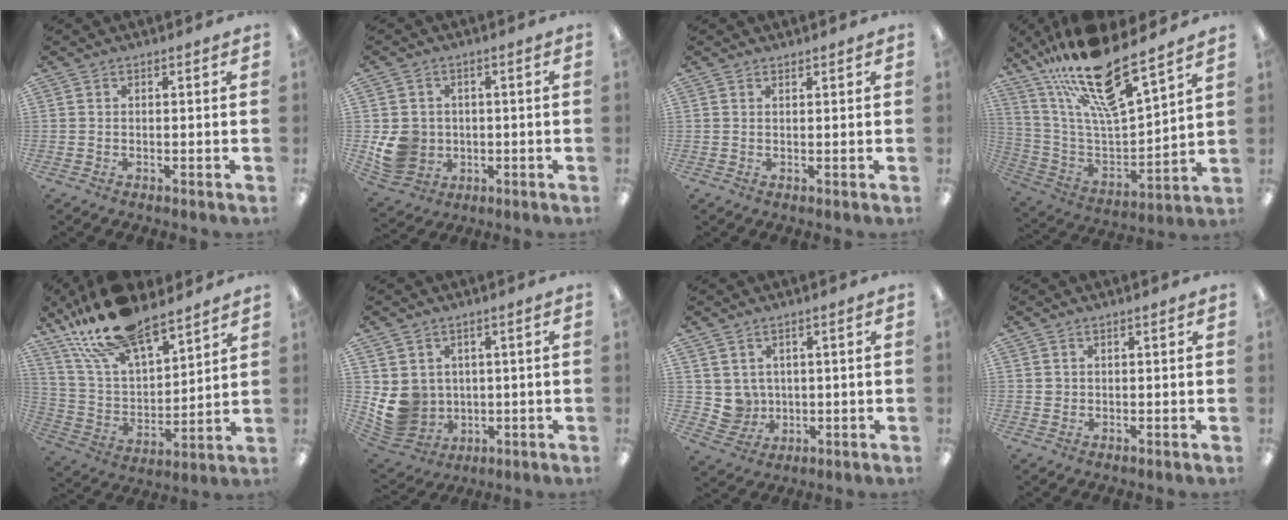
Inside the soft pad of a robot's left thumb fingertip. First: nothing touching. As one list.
[{"total": 7.6, "force": [-0.3, 7.0, 3.0], "torque": [-0.075, 0.008, 0.000]}, {"total": 0.7, "force": [0.7, 0.0, 0.1], "torque": [-0.001, -0.001, 0.014]}, {"total": 21.5, "force": [17.0, 4.3, 12.4], "torque": [-0.228, -0.114, 0.287]}, {"total": 20.3, "force": [15.9, 7.7, 10.1], "torque": [-0.207, -0.079, 0.285]}, {"total": 8.7, "force": [0.9, 8.1, 2.8], "torque": [-0.088, -0.014, 0.026]}, {"total": 4.9, "force": [2.3, 4.3, 0.2], "torque": [-0.023, -0.014, 0.047]}, {"total": 1.0, "force": [0.6, 0.8, 0.1], "torque": [-0.004, 0.001, 0.012]}]